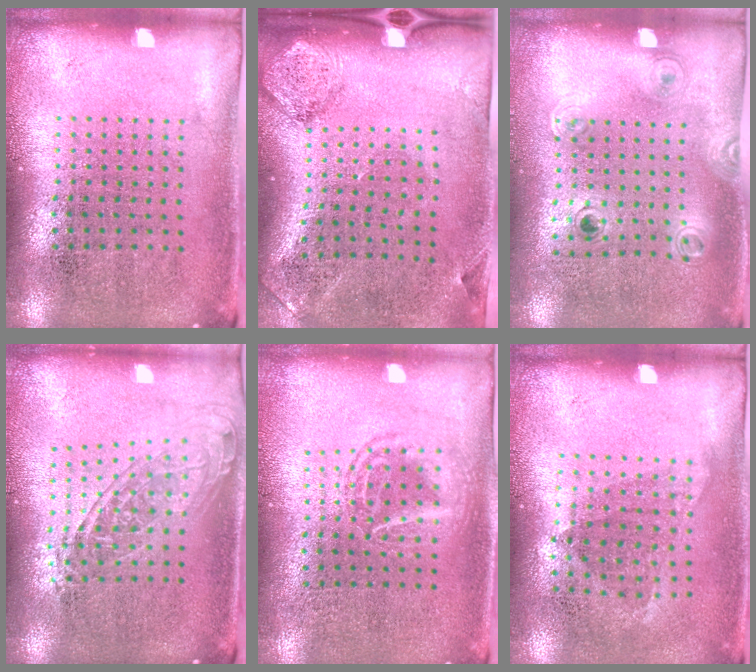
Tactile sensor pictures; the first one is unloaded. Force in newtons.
{"total": 1.9, "press": 1.1, "slide": 1.5}
{"total": 1.1, "press": 0.8, "slide": 0.7}
{"total": 1.6, "press": 1.2, "slide": 1.0}
{"total": 1.2, "press": 1.2, "slide": 0.1}
{"total": 1.0, "press": 0.8, "slide": 0.6}